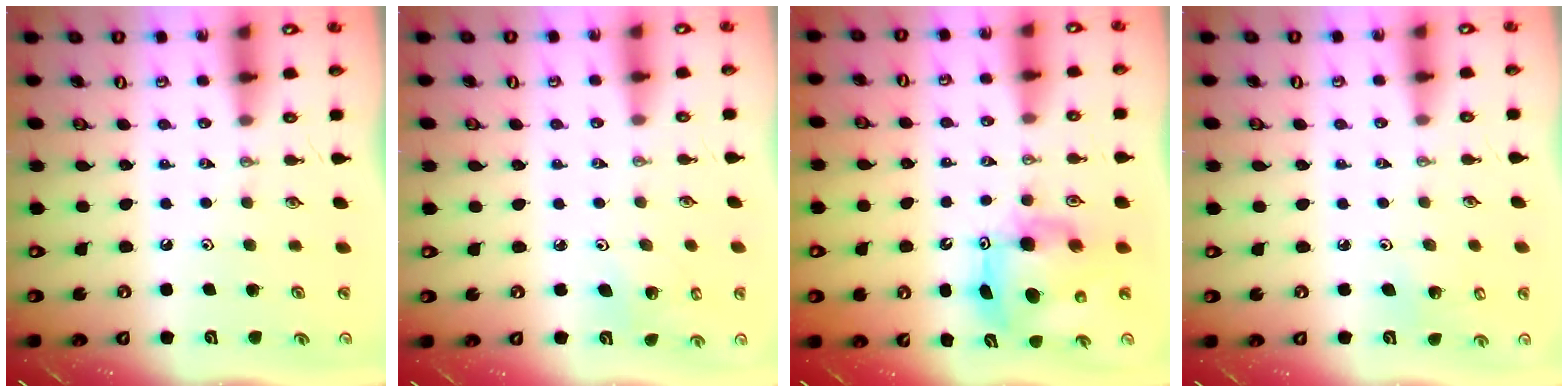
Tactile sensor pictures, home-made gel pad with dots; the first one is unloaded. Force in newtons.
{"total": 3.9, "press": 3.8, "slide": 0.8}
{"total": 9.7, "press": 9.7, "slide": 0.8}
{"total": 2.7, "press": 2.6, "slide": 1.0}